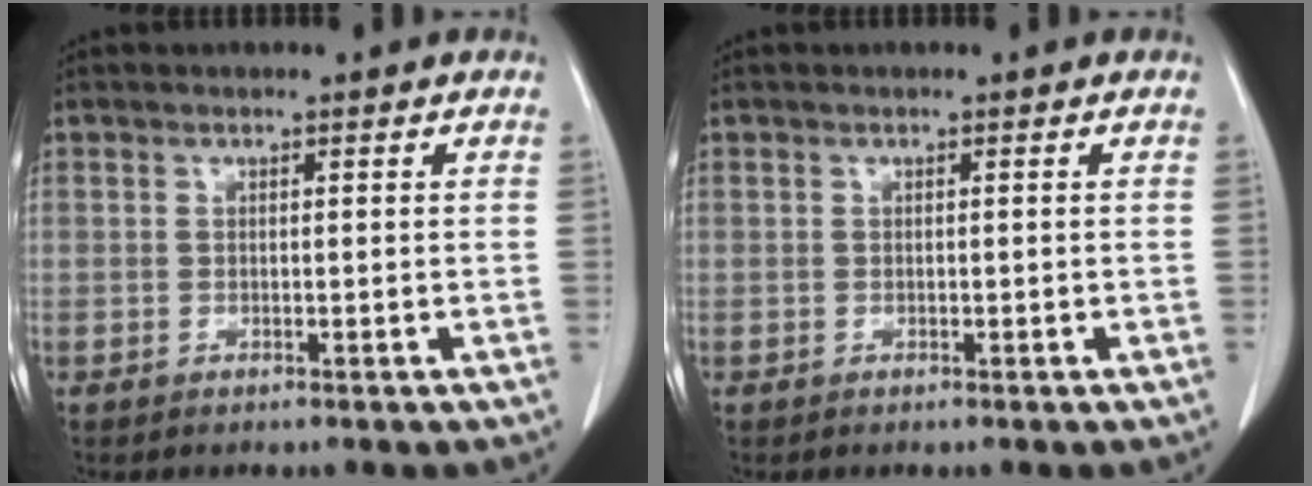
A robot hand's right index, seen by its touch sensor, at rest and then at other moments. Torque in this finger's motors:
{"motor_torque": [-0.01, 0.01, 0.00, 0.00]}